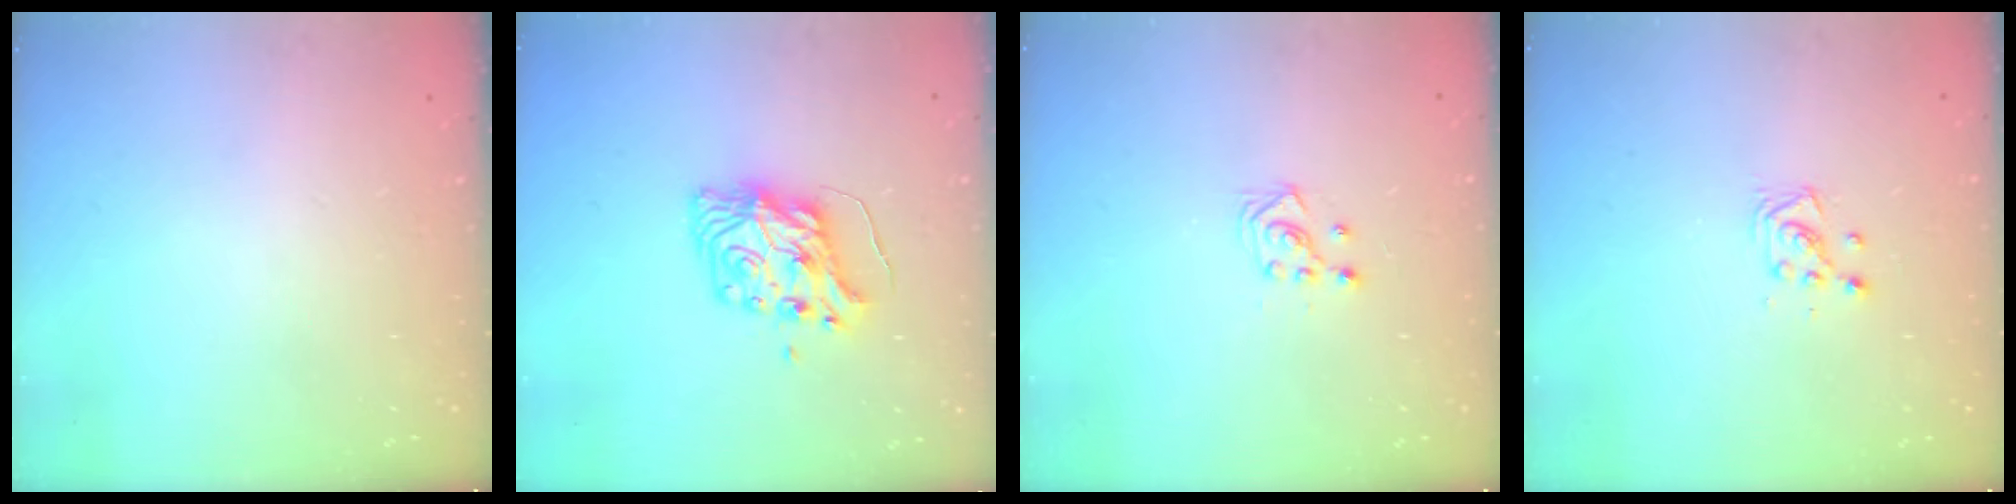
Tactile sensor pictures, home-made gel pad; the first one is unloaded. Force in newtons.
{"total": 8.9, "press": 8.9, "slide": 0.3}
{"total": 3.0, "press": 2.8, "slide": 1.0}
{"total": 3.6, "press": 3.6, "slide": 0.2}